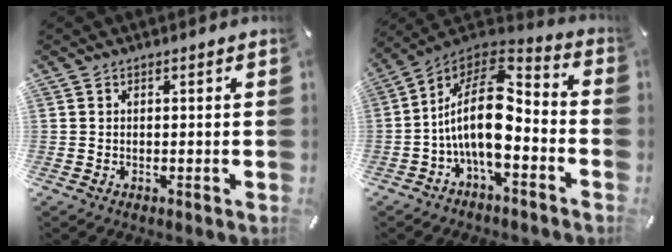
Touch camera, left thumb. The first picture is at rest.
{"total": 17.6, "force": [-2.0, 8.8, 15.1], "torque": [-0.303, 0.000, -0.039]}